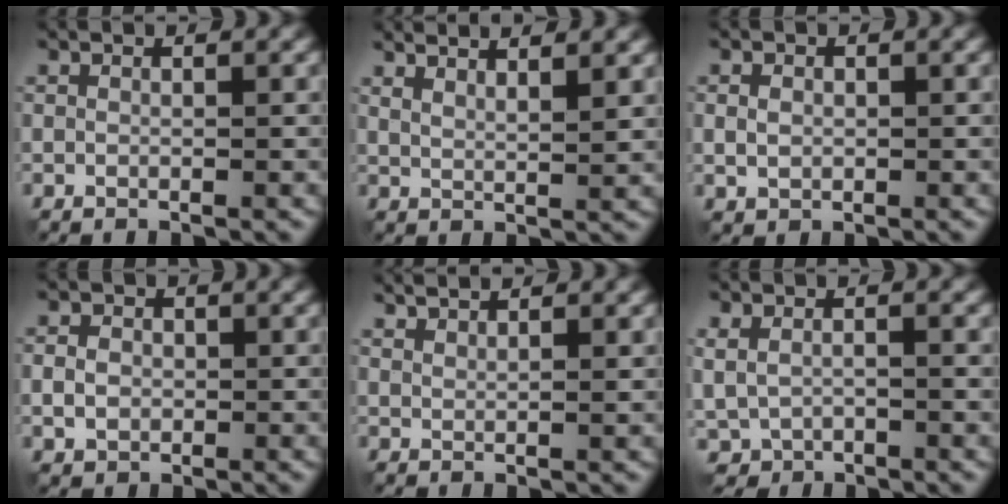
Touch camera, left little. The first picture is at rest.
{"total": 4.2, "force": [3.2, 1.0, 2.6], "torque": [-0.028, 0.012, 0.035]}
{"total": 1.5, "force": [-0.3, 1.2, 0.8], "torque": [-0.016, -0.002, -0.003]}
{"total": 2.3, "force": [-0.6, 2.0, 1.1], "torque": [-0.022, -0.003, -0.013]}
{"total": 1.9, "force": [1.6, 0.4, 0.9], "torque": [-0.007, 0.003, 0.023]}
{"total": 2.9, "force": [-0.6, 2.1, 1.9], "torque": [-0.040, -0.011, -0.007]}